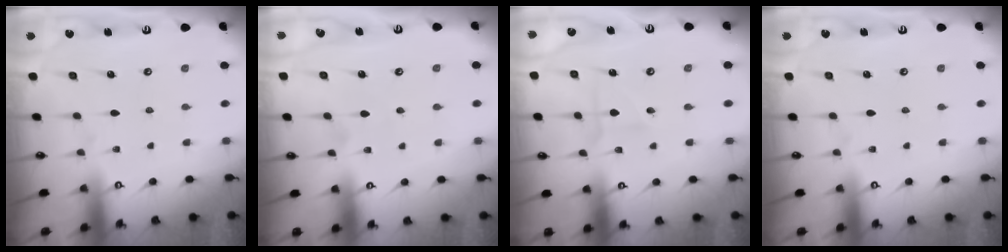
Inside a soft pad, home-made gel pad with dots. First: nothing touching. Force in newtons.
{"total": 2.5, "press": 2.5, "slide": 0.2}
{"total": 2.3, "press": 2.2, "slide": 0.9}
{"total": 0.0}